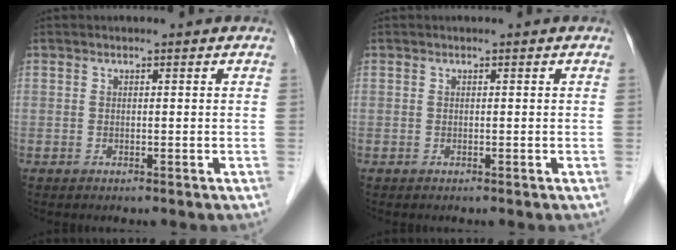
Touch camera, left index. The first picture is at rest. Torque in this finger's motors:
{"motor_torque": [0.00, 0.00, 0.00, 0.00]}